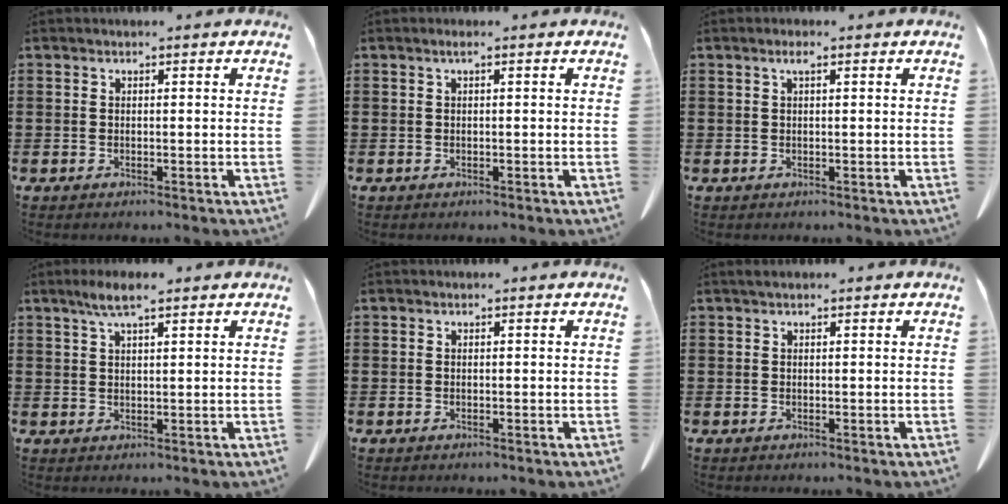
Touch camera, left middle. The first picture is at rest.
{"total": 0.7, "force": [0.0, 0.0, 0.7], "torque": [-0.012, -0.002, 0.000]}
{"total": 1.3, "force": [0.5, 0.3, 1.2], "torque": [-0.025, 0.005, 0.008]}
{"total": 4.0, "force": [2.5, 0.7, 3.0], "torque": [-0.063, 0.006, 0.043]}
{"total": 0.0}
{"total": 0.6, "force": [0.4, 0.1, 0.4], "torque": [-0.009, 0.002, 0.007]}